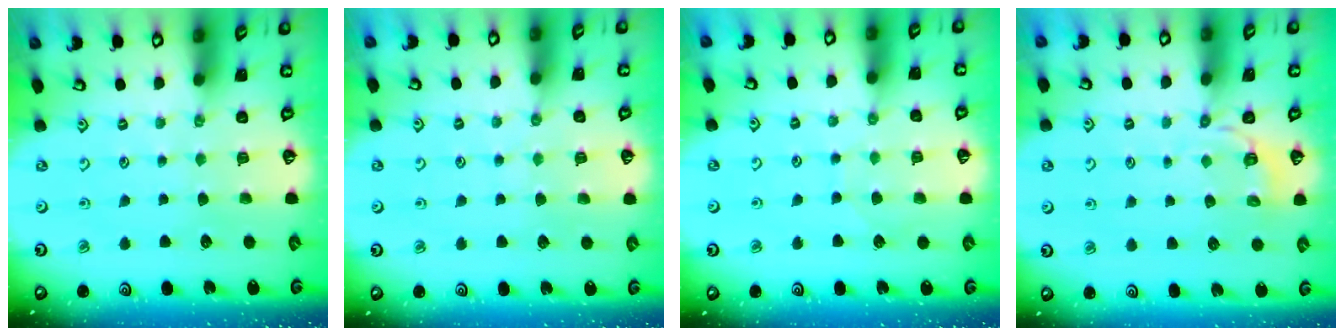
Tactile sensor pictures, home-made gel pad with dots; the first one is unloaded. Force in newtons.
{"total": 2.9, "press": 2.9, "slide": 0.5}
{"total": 5.4, "press": 5.4, "slide": 0.5}
{"total": 3.3, "press": 2.6, "slide": 2.1}